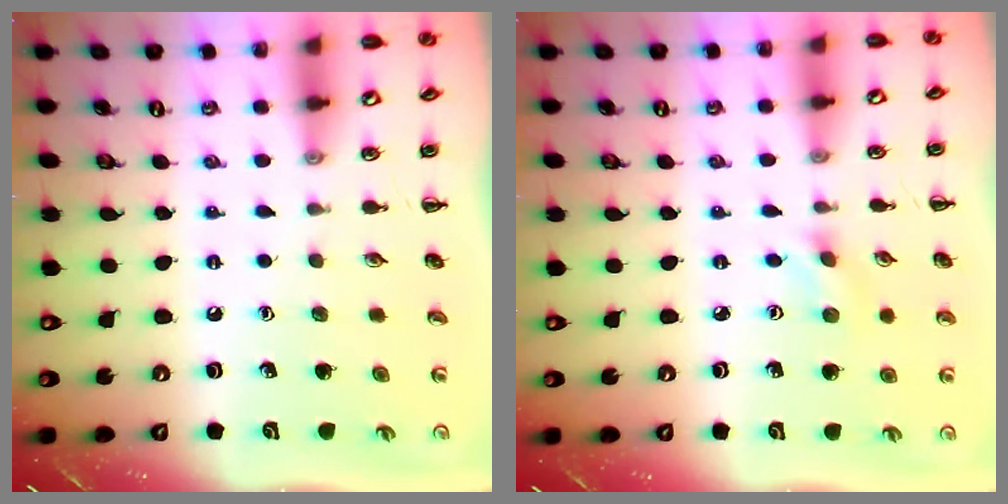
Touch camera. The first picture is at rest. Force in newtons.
{"total": 1.1, "press": 1.0, "slide": 0.5}